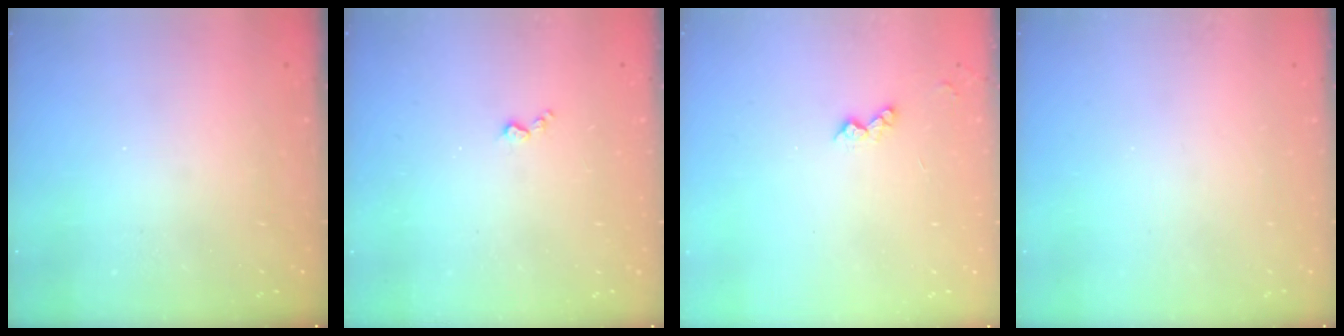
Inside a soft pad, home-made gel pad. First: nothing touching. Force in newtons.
{"total": 3.5, "press": 3.5, "slide": 0.6}
{"total": 4.0, "press": 4.0, "slide": 0.6}
{"total": 0.0}